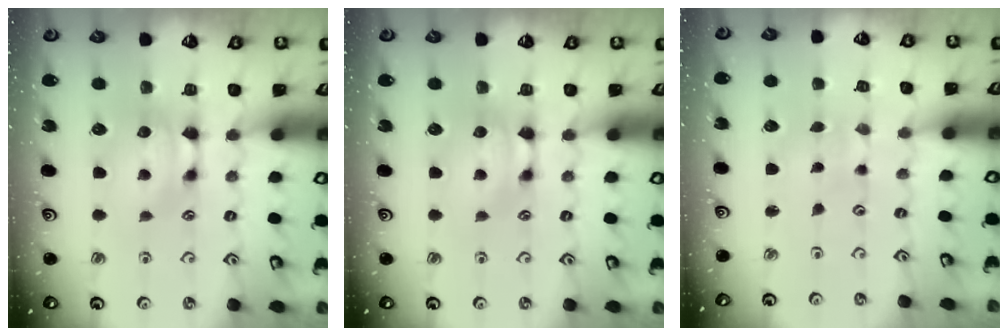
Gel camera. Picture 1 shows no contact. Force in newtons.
{"total": 0.0}
{"total": 5.2, "press": 5.1, "slide": 0.2}